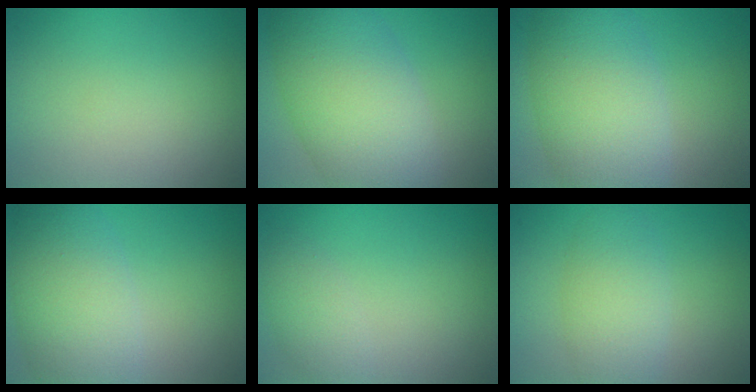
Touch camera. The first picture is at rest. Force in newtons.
{"total": 9.5, "press": 9.4, "slide": 0.6}
{"total": 8.4, "press": 8.4, "slide": 0.5}
{"total": 6.6, "press": 6.5, "slide": 0.4}
{"total": 1.8, "press": 1.8, "slide": 0.1}
{"total": 3.8, "press": 3.8, "slide": 0.2}